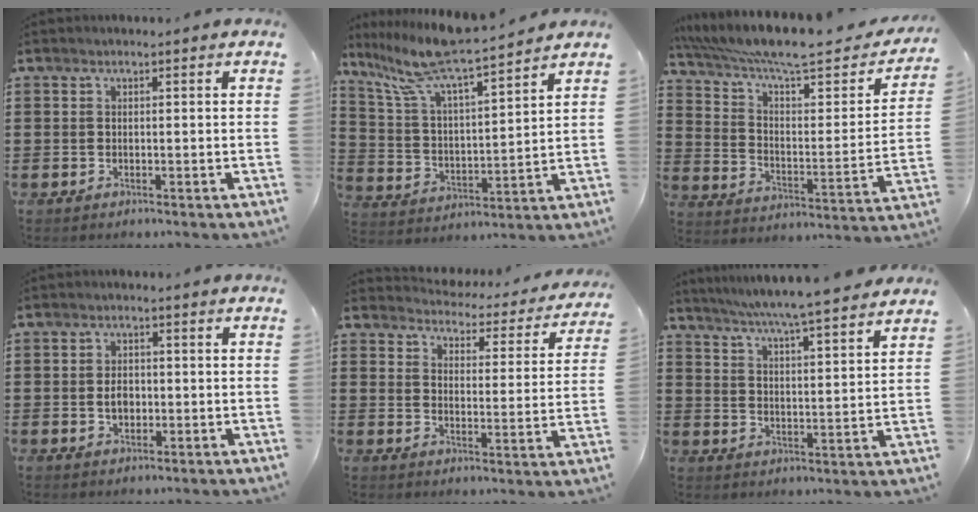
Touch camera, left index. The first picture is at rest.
{"total": 9.9, "force": [8.8, 0.1, 4.5], "torque": [-0.124, -0.059, 0.149]}
{"total": 9.3, "force": [7.4, 1.2, 5.5], "torque": [-0.129, -0.055, 0.122]}
{"total": 2.8, "force": [-0.2, 1.8, 2.2], "torque": [-0.036, 0.000, -0.007]}
{"total": 3.3, "force": [3.3, 0.2, 0.3], "torque": [-0.022, -0.036, 0.048]}
{"total": 6.0, "force": [5.5, -1.4, 2.0], "torque": [-0.062, -0.043, 0.090]}